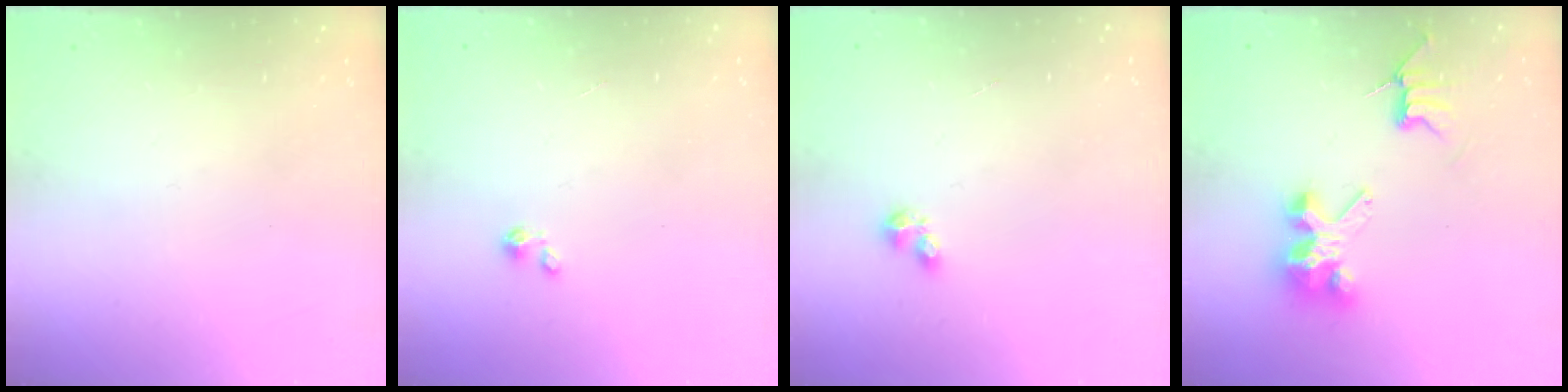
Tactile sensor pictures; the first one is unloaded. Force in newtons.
{"total": 0.0}
{"total": 3.0, "press": 3.0, "slide": 0.4}
{"total": 8.3, "press": 8.3, "slide": 0.5}